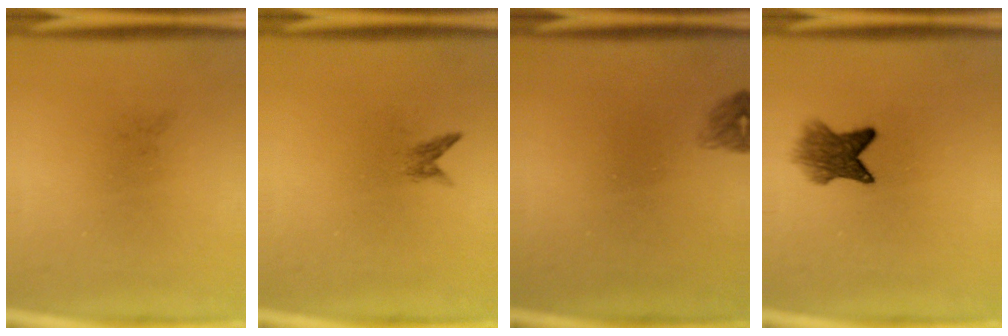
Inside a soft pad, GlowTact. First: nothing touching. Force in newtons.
{"total": 0.9}
{"total": 1.4}
{"total": 5.6}